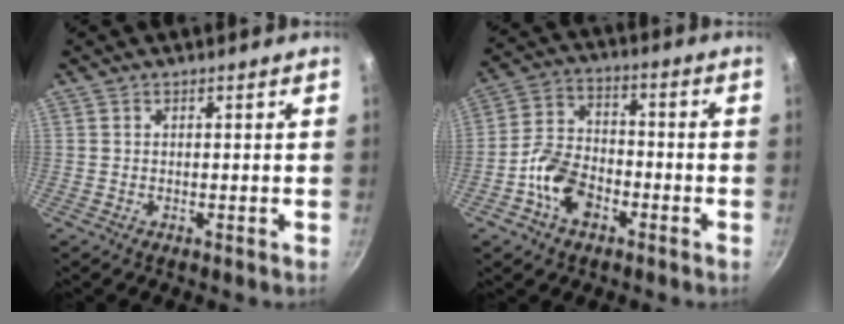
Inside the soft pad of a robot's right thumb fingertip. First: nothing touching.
{"total": 10.1, "force": [-4.4, 6.7, 6.2], "torque": [-0.099, 0.038, -0.090]}